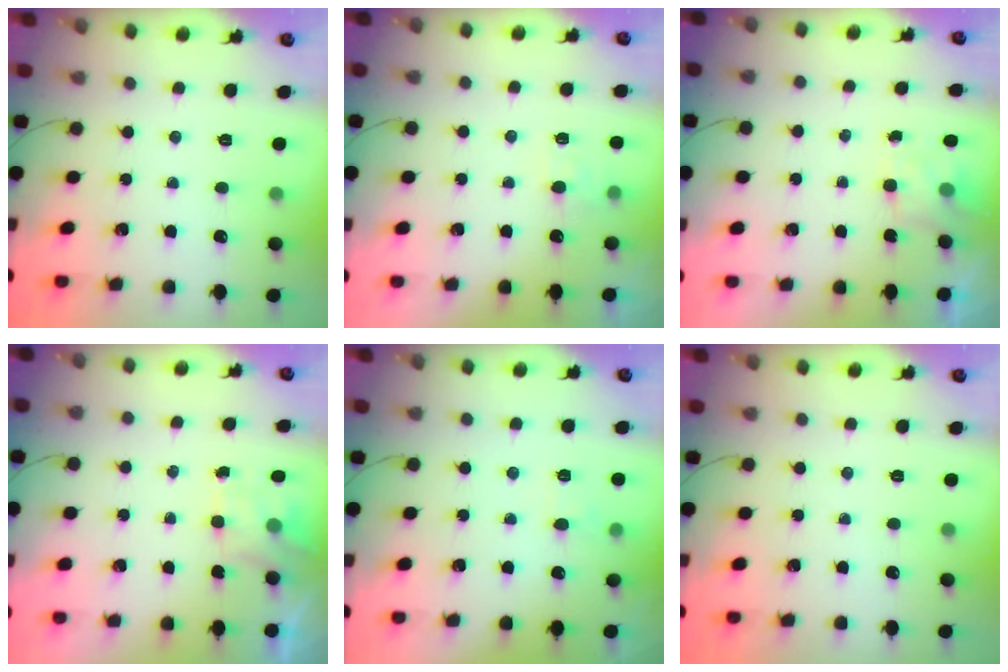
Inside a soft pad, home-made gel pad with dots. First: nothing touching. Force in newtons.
{"total": 2.5, "press": 2.1, "slide": 1.5}
{"total": 3.9, "press": 3.8, "slide": 1.0}
{"total": 2.0, "press": 1.6, "slide": 1.2}
{"total": 3.3, "press": 2.9, "slide": 1.5}
{"total": 0.0}